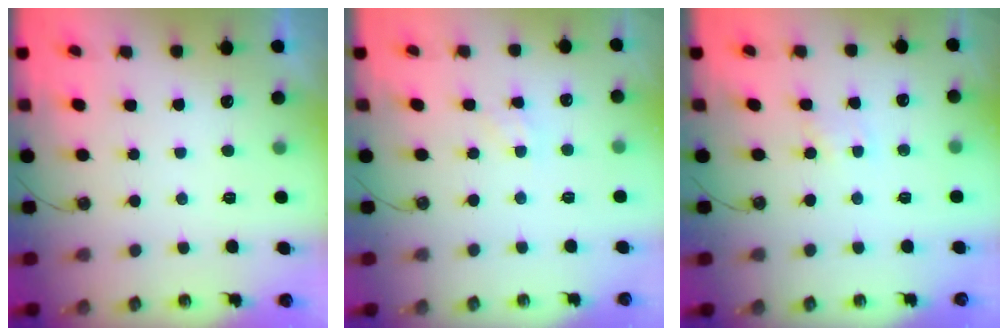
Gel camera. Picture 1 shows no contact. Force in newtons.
{"total": 1.6, "press": 1.6, "slide": 0.3}
{"total": 1.3, "press": 1.3, "slide": 0.2}